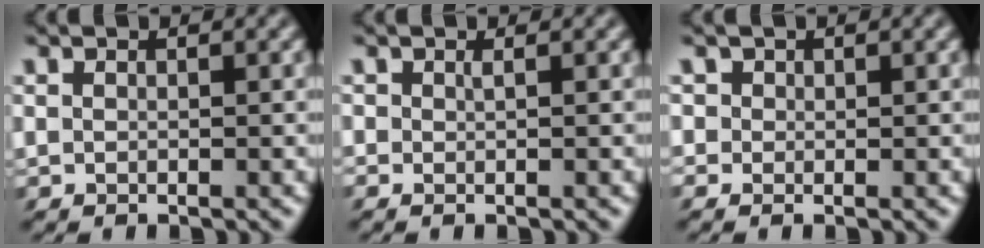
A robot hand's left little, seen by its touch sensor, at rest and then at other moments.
{"total": 0.0}
{"total": 1.3, "force": [0.5, 1.2, 0.2], "torque": [-0.018, 0.008, 0.022]}